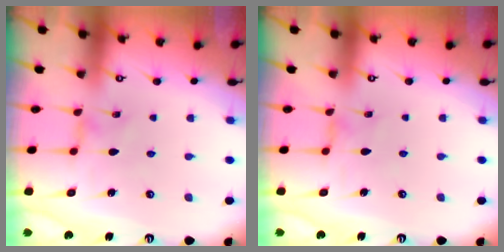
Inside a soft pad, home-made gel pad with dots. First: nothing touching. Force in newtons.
{"total": 1.7, "press": 1.7, "slide": 0.3}